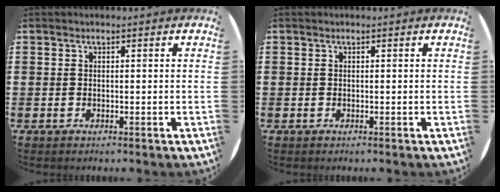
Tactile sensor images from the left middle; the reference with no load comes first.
{"total": 0.0}